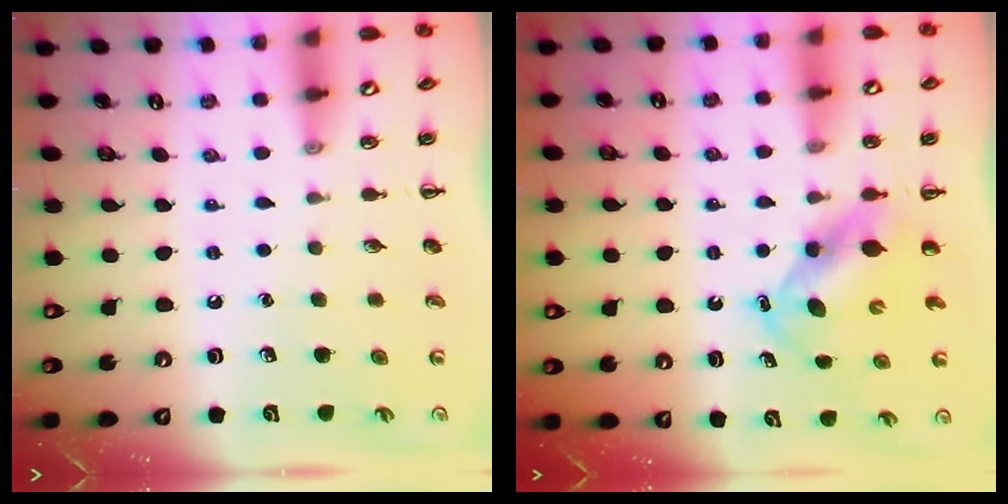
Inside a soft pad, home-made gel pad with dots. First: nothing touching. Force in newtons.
{"total": 5.7, "press": 5.7, "slide": 0.8}